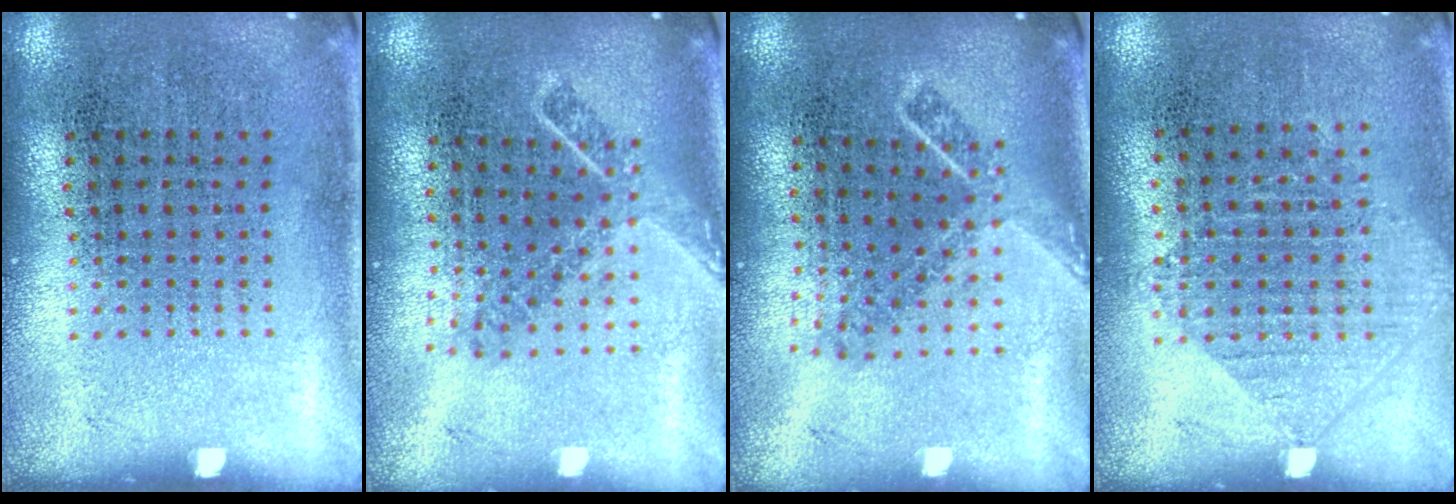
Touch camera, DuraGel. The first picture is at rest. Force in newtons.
{"total": 1.8, "press": 1.3, "slide": 1.3}
{"total": 1.8, "press": 1.3, "slide": 1.3}
{"total": 0.9, "press": 0.9, "slide": 0.2}